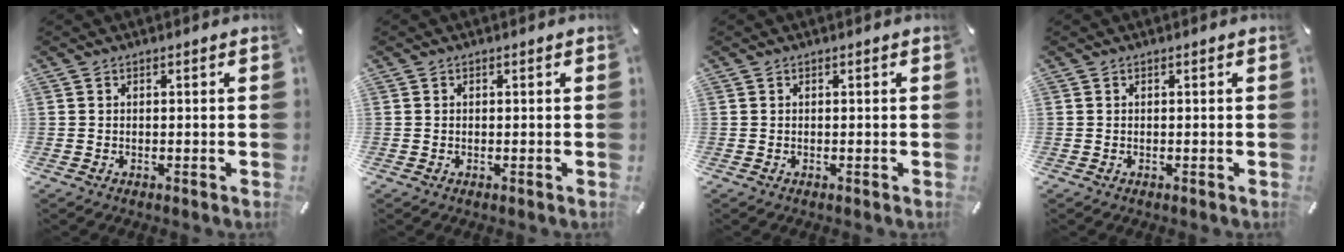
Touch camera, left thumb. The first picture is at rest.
{"total": 0.0}
{"total": 0.0}
{"total": 0.0}